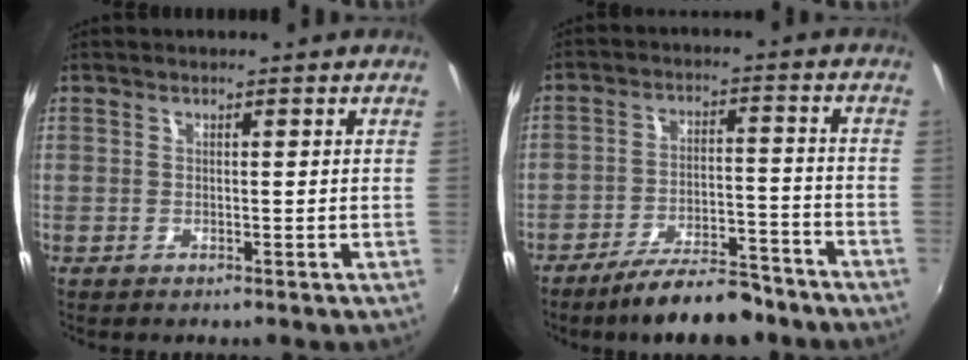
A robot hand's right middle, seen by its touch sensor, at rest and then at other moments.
{"total": 12.2, "force": [-10.2, 3.6, 5.8], "torque": [-0.105, 0.010, -0.148]}